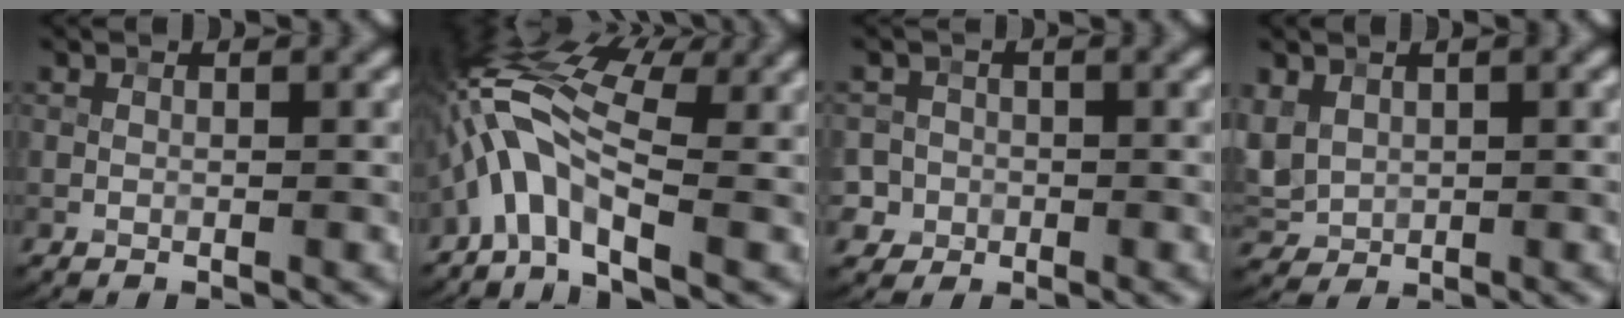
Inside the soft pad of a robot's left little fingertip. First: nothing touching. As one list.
[{"total": 7.2, "force": [-1.6, 2.9, 6.4], "torque": [-0.133, 0.026, -0.049]}, {"total": 3.4, "force": [-0.9, 3.2, 0.4], "torque": [0.023, 0.010, -0.032]}, {"total": 3.6, "force": [1.1, 2.6, 2.1], "torque": [-0.052, 0.001, 0.024]}]